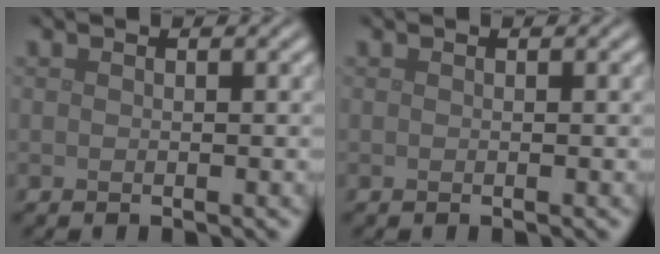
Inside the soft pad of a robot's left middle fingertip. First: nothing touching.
{"total": 0.0}